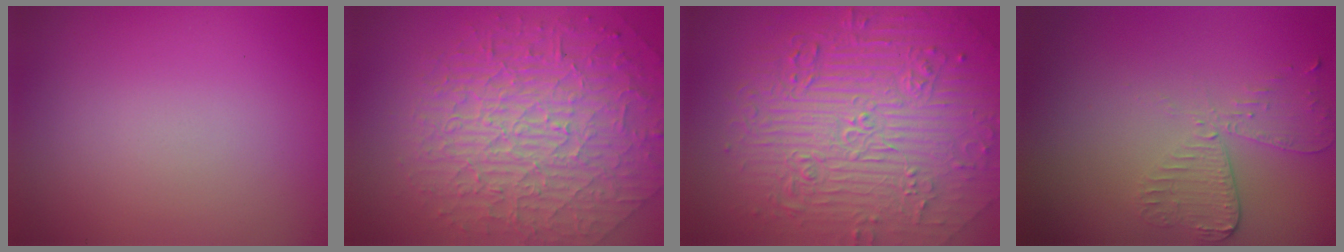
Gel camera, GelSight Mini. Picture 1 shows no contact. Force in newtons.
{"total": 9.9, "press": 6.5, "slide": 7.5}
{"total": 11.2, "press": 7.3, "slide": 8.4}
{"total": 2.9, "press": 2.6, "slide": 1.3}